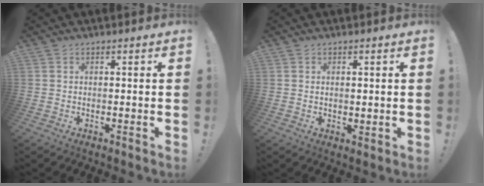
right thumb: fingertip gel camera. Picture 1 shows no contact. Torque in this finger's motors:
{"motor_torque": [-0.06, -0.24, -0.17, 0.10, 0.02]}